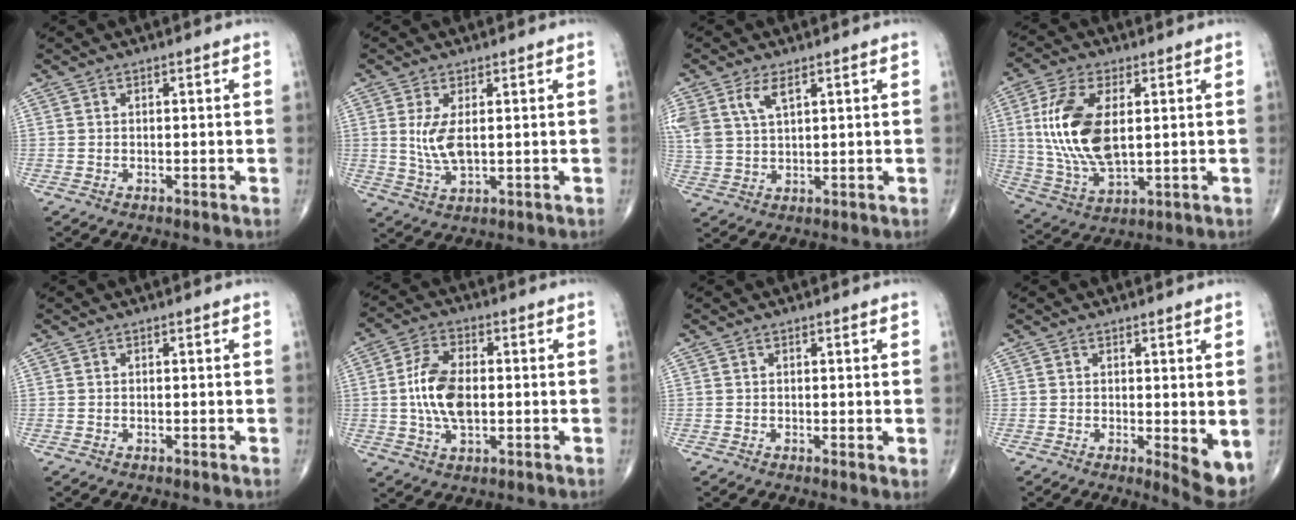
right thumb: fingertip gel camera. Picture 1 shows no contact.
{"total": 5.8, "force": [0.9, 2.4, 5.3], "torque": [-0.111, -0.012, 0.025]}
{"total": 7.8, "force": [3.9, 3.9, 5.5], "torque": [-0.124, -0.006, 0.086]}
{"total": 15.6, "force": [2.4, 7.6, 13.4], "torque": [-0.277, -0.011, 0.054]}
{"total": 0.0}
{"total": 10.3, "force": [-0.2, 5.5, 8.7], "torque": [-0.168, 0.005, -0.004]}
{"total": 1.2, "force": [0.3, 0.3, 1.1], "torque": [-0.020, -0.005, 0.004]}
{"total": 5.3, "force": [-0.1, 1.6, 5.0], "torque": [-0.064, -0.014, 0.001]}